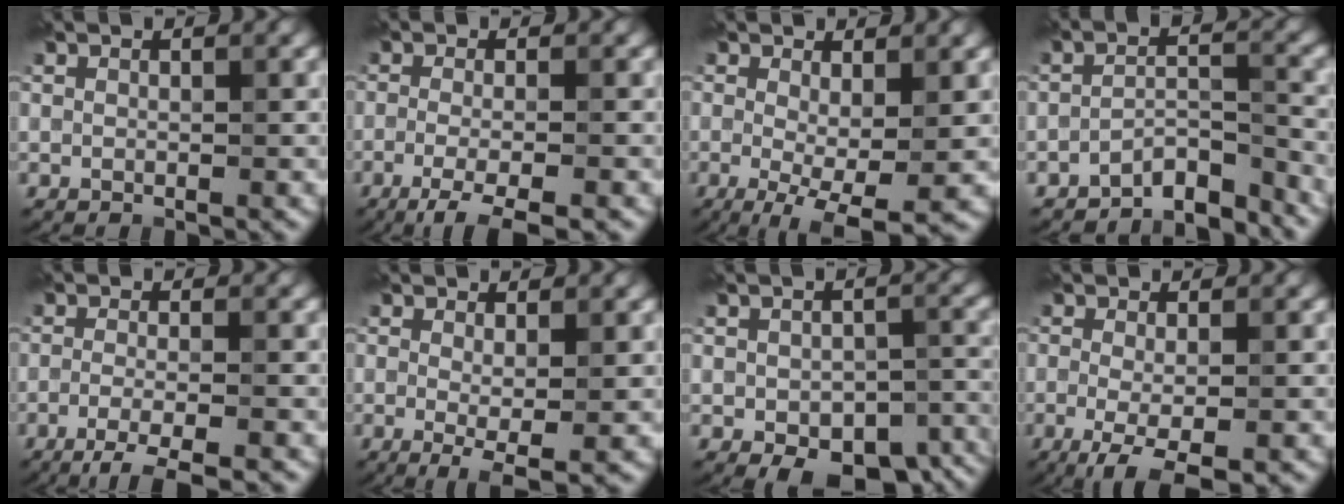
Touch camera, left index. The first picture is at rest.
{"total": 4.0, "force": [-2.2, 0.8, 3.3], "torque": [-0.056, -0.006, -0.049]}
{"total": 5.4, "force": [-1.1, 1.5, 5.1], "torque": [-0.091, -0.019, -0.014]}
{"total": 4.7, "force": [-4.3, 1.1, 1.6], "torque": [-0.019, 0.005, -0.078]}
{"total": 3.8, "force": [-2.4, 0.6, 2.8], "torque": [-0.047, -0.004, -0.054]}
{"total": 2.8, "force": [-0.2, 0.5, 2.8], "torque": [-0.048, -0.011, -0.002]}
{"total": 8.7, "force": [-4.4, 4.5, 6.0], "torque": [-0.075, -0.025, -0.048]}
{"total": 3.8, "force": [-1.4, 0.9, 3.4], "torque": [-0.064, -0.007, -0.028]}